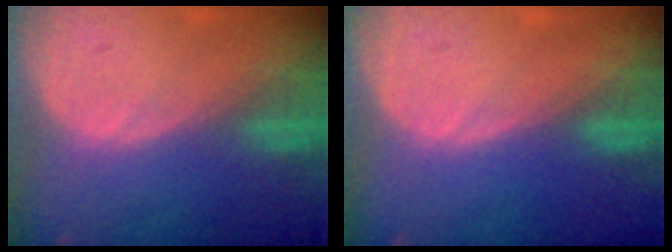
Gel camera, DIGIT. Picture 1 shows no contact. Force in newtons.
{"total": 0.0}